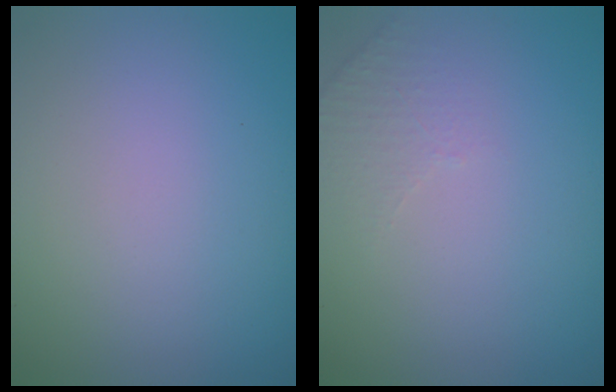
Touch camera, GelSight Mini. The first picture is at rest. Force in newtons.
{"total": 1.6, "press": 1.5, "slide": 0.4}